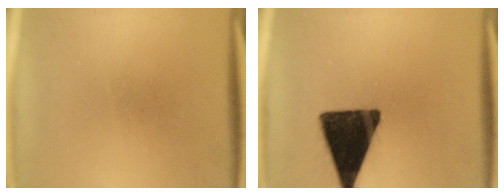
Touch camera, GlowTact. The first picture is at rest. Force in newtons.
{"total": 16.0}